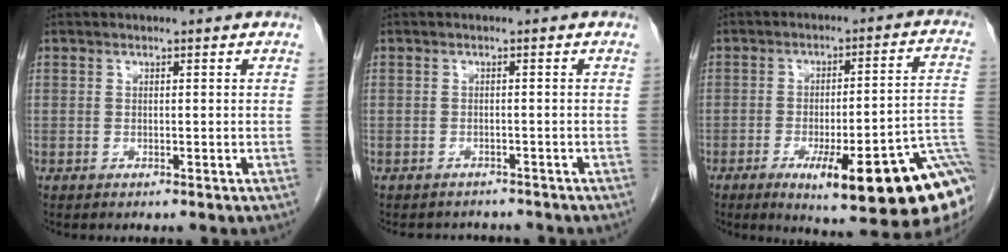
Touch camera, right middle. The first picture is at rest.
{"total": 3.6, "force": [-3.3, 1.4, 0.3], "torque": [-0.007, -0.001, -0.043]}
{"total": 21.5, "force": [-10.6, 3.0, 18.5], "torque": [-0.147, 0.001, -0.143]}